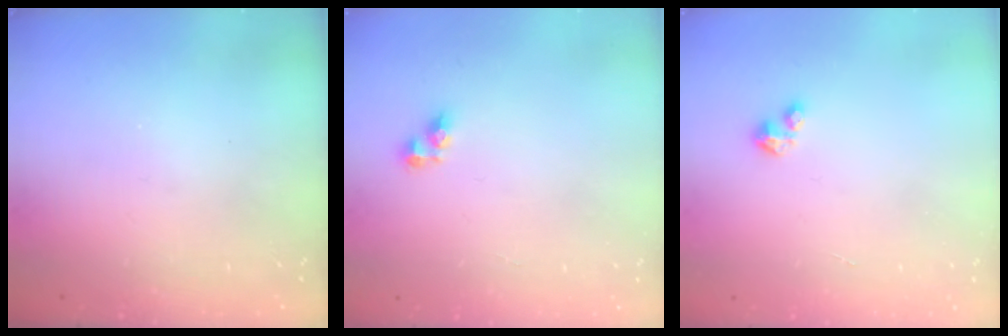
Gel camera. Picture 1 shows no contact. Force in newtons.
{"total": 5.1, "press": 5.1, "slide": 0.6}
{"total": 1.7, "press": 1.7, "slide": 0.2}